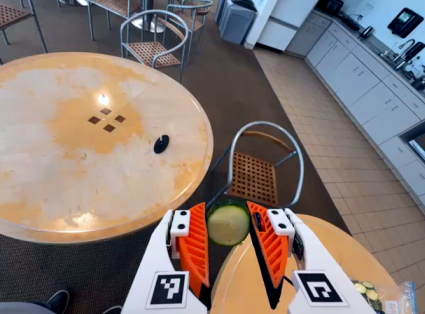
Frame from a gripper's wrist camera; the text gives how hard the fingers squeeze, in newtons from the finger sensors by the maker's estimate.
{"total": 9.0, "left": 9.3, "right": 8.8}